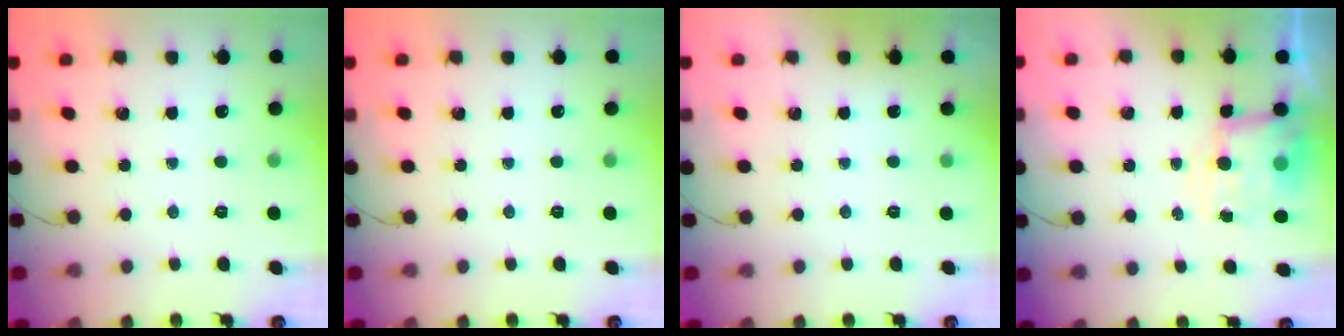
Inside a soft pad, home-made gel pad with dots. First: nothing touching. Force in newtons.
{"total": 0.0}
{"total": 1.9, "press": 1.9, "slide": 0.3}
{"total": 6.9, "press": 6.8, "slide": 1.2}